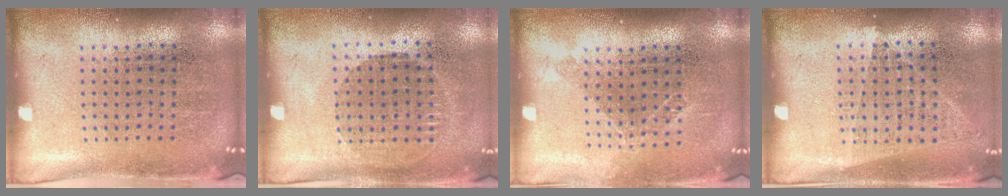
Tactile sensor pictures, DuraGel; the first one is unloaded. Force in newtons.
{"total": 0.9, "press": 0.8, "slide": 0.4}
{"total": 1.0, "press": 0.8, "slide": 0.6}
{"total": 1.0, "press": 0.9, "slide": 0.5}